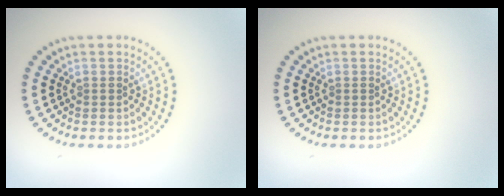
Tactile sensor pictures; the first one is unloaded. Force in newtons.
{"total": 0.0}